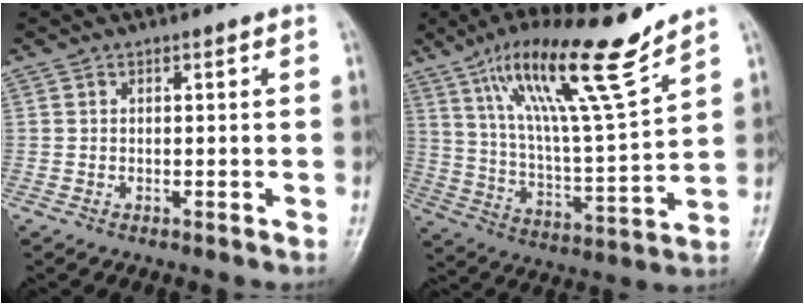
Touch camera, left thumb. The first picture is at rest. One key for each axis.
{"total": 19.2, "fx": 12.9, "fy": 2.0, "fz": 14.1, "tx": -0.227, "ty": -0.064, "tz": 0.227}